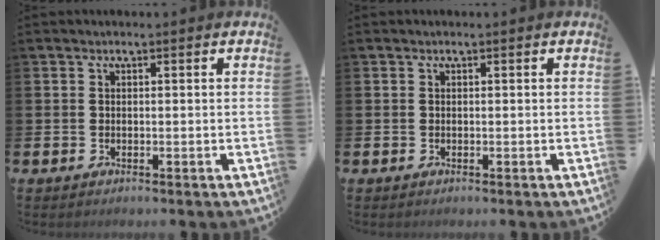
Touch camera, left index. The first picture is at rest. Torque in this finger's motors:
{"motor_torque": [-0.06, -0.05, 0.04, 0.02]}